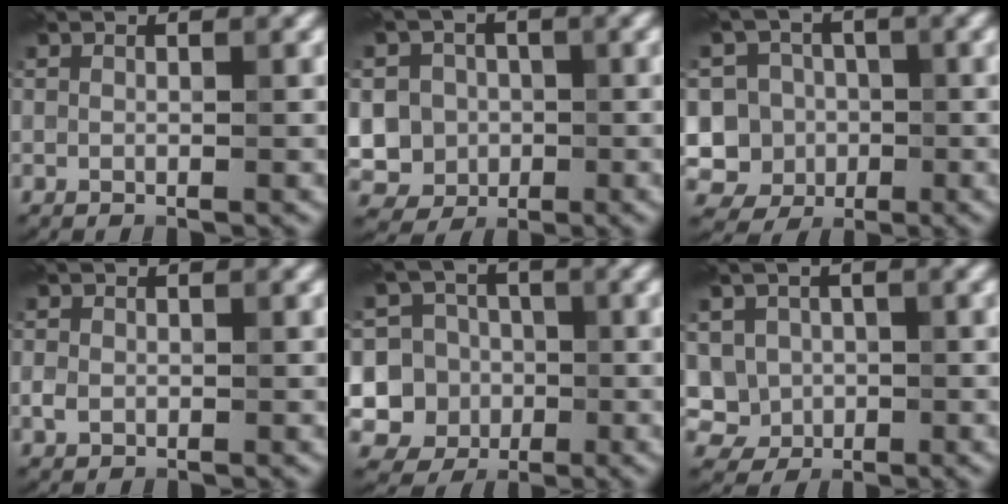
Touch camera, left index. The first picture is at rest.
{"total": 8.4, "force": [-0.4, 7.9, 2.9], "torque": [-0.061, 0.016, -0.036]}
{"total": 7.5, "force": [-1.2, 7.1, 2.0], "torque": [-0.028, 0.023, -0.055]}
{"total": 1.2, "force": [-0.2, 1.0, 0.6], "torque": [-0.010, -0.003, -0.007]}
{"total": 8.5, "force": [-1.3, 8.1, 2.2], "torque": [-0.040, 0.015, -0.049]}
{"total": 4.3, "force": [0.1, 4.1, 1.4], "torque": [-0.018, 0.014, -0.007]}